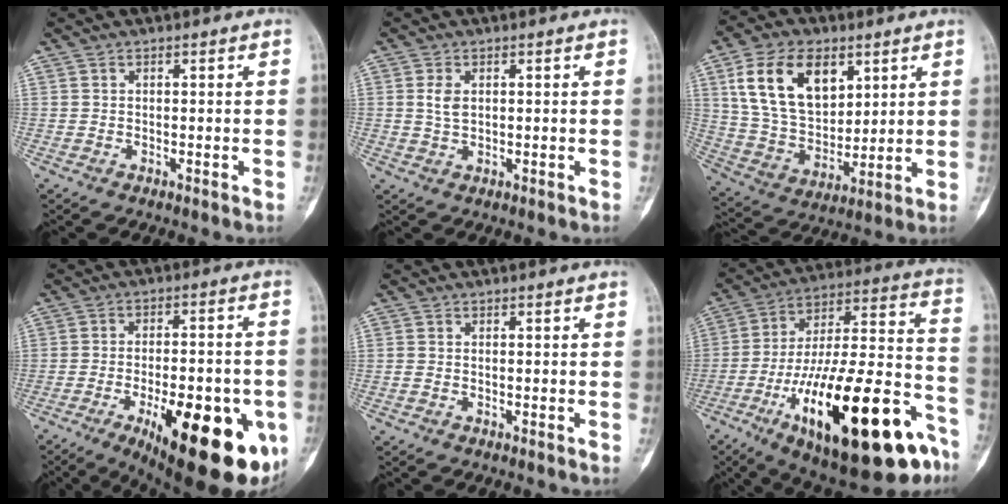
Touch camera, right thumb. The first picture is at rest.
{"total": 2.8, "force": [0.7, 1.8, 2.1], "torque": [-0.034, 0.000, 0.015]}
{"total": 17.8, "force": [7.2, 11.1, 11.9], "torque": [-0.189, -0.024, 0.146]}
{"total": 25.8, "force": [-10.1, 9.8, 21.6], "torque": [-0.249, 0.009, -0.130]}
{"total": 0.6, "force": [-0.2, 0.4, 0.4], "torque": [-0.009, -0.001, -0.005]}
{"total": 34.4, "force": [-16.0, 11.4, 28.3], "torque": [-0.404, 0.070, -0.245]}